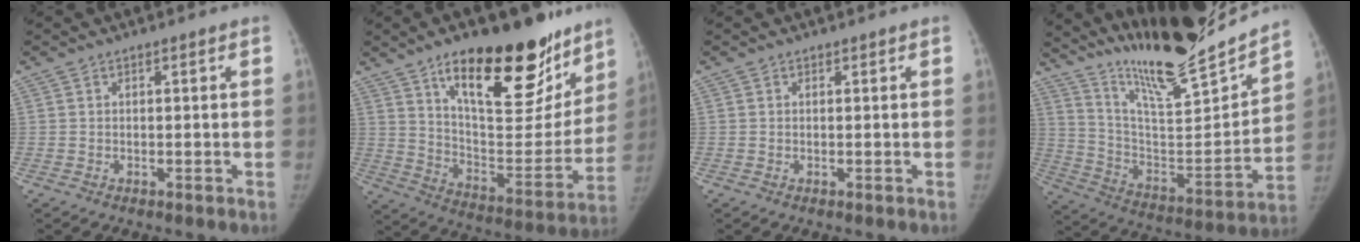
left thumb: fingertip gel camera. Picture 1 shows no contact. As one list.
[{"total": 28.5, "force": [17.4, 11.2, 19.6], "torque": [-0.235, -0.076, 0.270]}, {"total": 0.0}, {"total": 24.9, "force": [21.9, 3.3, 11.3], "torque": [-0.151, -0.137, 0.351]}]